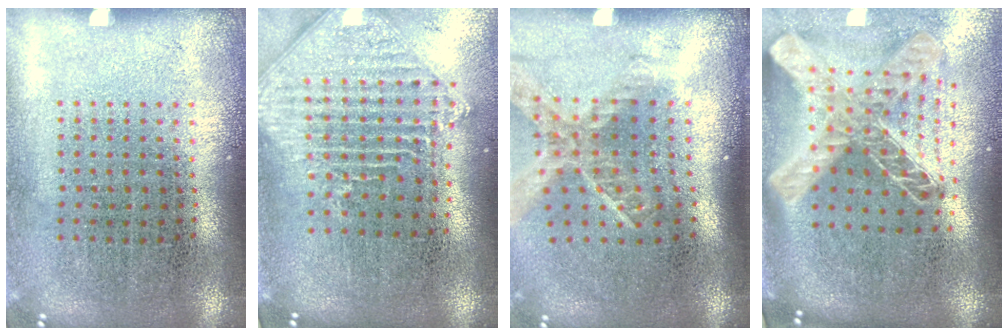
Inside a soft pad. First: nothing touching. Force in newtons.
{"total": 2.2, "press": 1.8, "slide": 1.3}
{"total": 1.8, "press": 1.3, "slide": 1.3}
{"total": 2.8, "press": 2.0, "slide": 2.0}